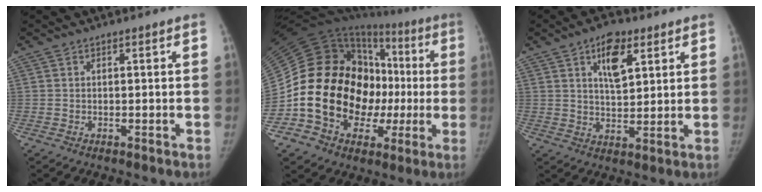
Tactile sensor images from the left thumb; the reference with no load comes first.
{"total": 26.6, "force": [-2.8, 19.0, 18.5], "torque": [-0.267, 0.066, -0.037]}
{"total": 8.1, "force": [3.8, 4.1, 5.9], "torque": [-0.073, -0.019, 0.062]}